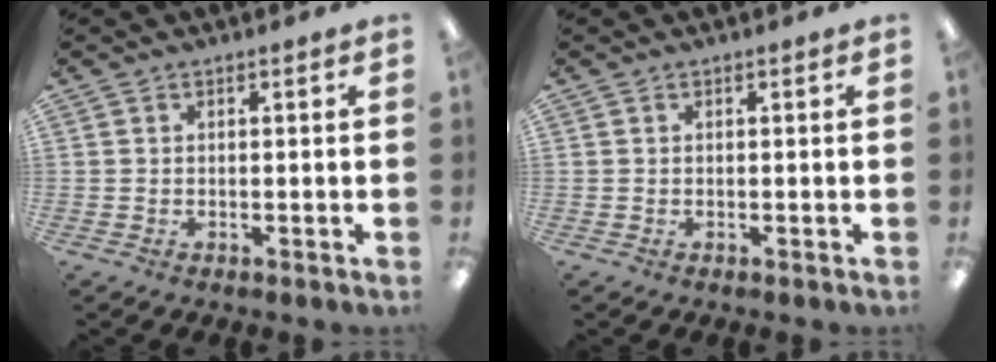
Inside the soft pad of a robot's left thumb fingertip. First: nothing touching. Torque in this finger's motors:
{"motor_torque": [0.00, 0.00, 0.00, 0.00, 0.00]}